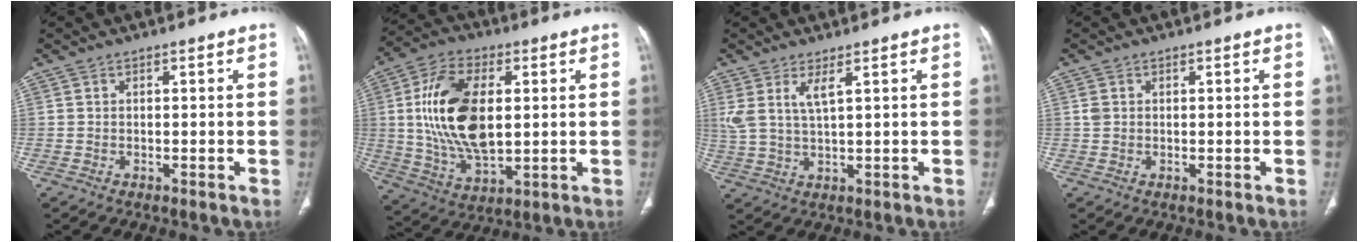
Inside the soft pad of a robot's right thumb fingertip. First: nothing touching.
{"total": 18.1, "force": [2.3, 9.9, 15.0], "torque": [-0.280, -0.006, 0.049]}
{"total": 5.0, "force": [2.4, 1.2, 4.2], "torque": [-0.104, -0.015, 0.060]}
{"total": 1.2, "force": [0.3, 1.0, 0.7], "torque": [-0.016, 0.003, 0.009]}